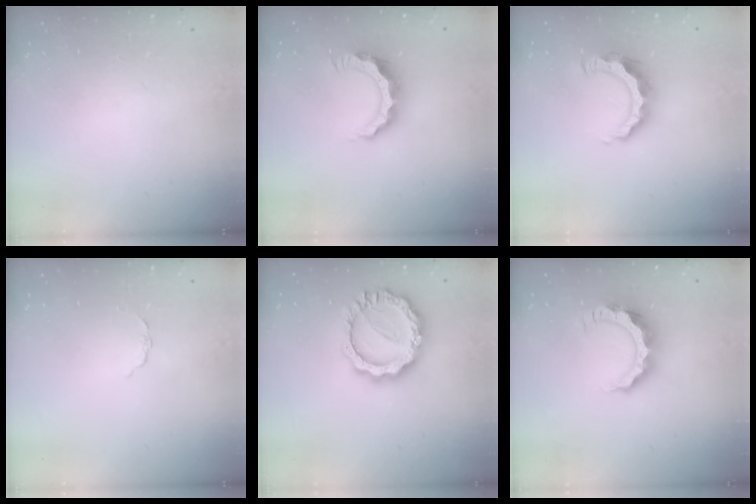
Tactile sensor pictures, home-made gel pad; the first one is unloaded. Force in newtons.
{"total": 8.4, "press": 8.4, "slide": 0.1}
{"total": 9.6, "press": 9.5, "slide": 0.9}
{"total": 1.5, "press": 1.5, "slide": 0.2}
{"total": 14.2, "press": 14.1, "slide": 1.1}
{"total": 9.3, "press": 9.2, "slide": 1.0}